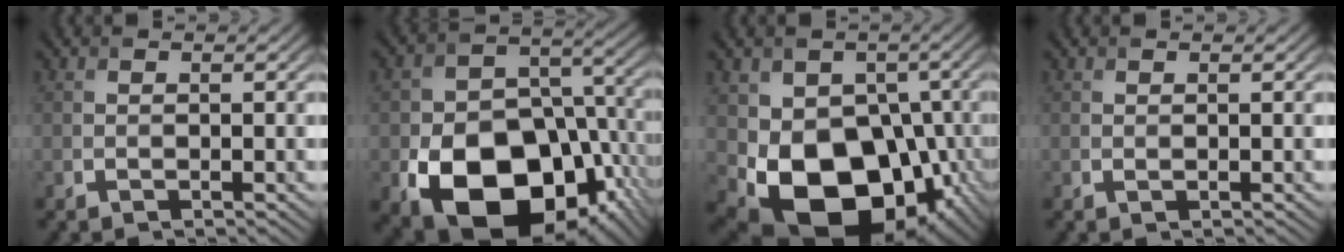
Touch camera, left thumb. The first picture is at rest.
{"total": 17.8, "force": [-6.9, 12.3, 10.9], "torque": [-0.181, -0.052, -0.099]}
{"total": 17.1, "force": [-4.7, 12.6, 10.4], "torque": [-0.169, -0.038, -0.071]}
{"total": 0.0}